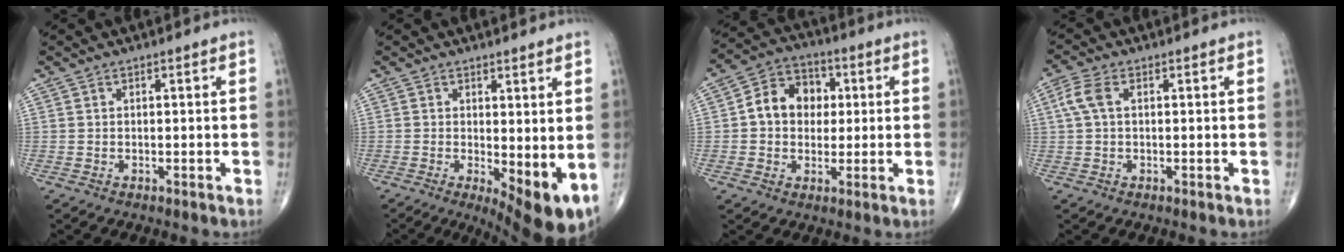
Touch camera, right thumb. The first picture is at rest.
{"total": 8.9, "force": [-0.6, 3.1, 8.4], "torque": [-0.115, -0.022, -0.001]}
{"total": 10.1, "force": [1.1, 8.1, 5.9], "torque": [-0.062, 0.020, 0.007]}
{"total": 4.2, "force": [0.8, 2.3, 3.4], "torque": [-0.093, 0.014, 0.013]}